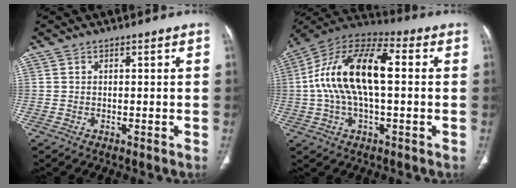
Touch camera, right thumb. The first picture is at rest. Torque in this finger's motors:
{"motor_torque": [2.06, 2.06, 1.85, -0.68, 0.69]}